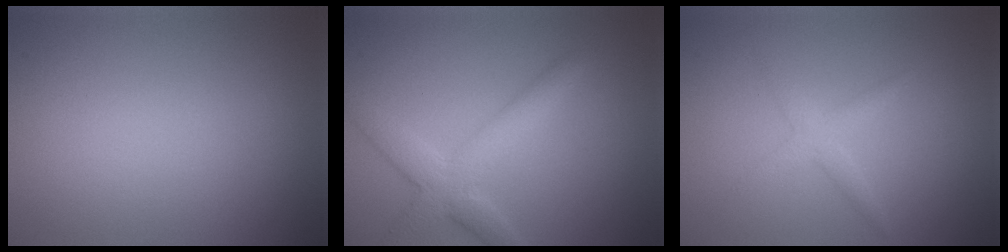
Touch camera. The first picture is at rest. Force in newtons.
{"total": 4.1, "press": 4.1, "slide": 0.2}
{"total": 1.6, "press": 1.6, "slide": 0.1}